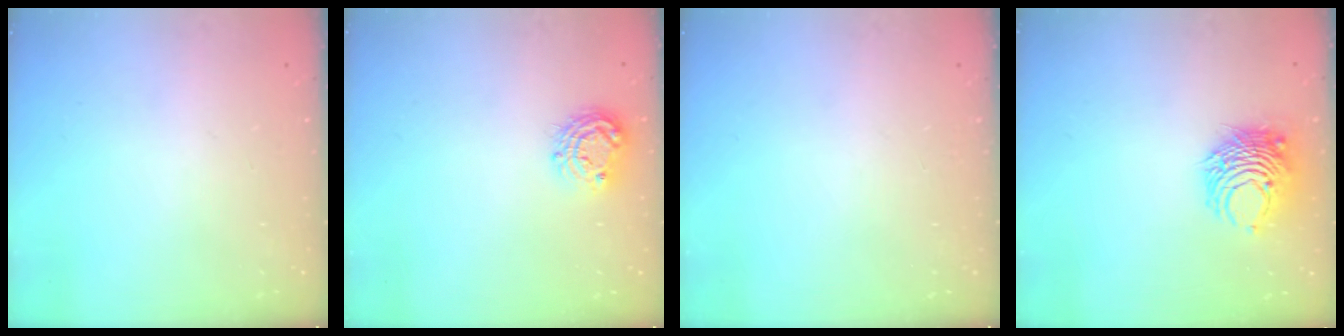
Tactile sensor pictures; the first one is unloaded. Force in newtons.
{"total": 8.7, "press": 8.7, "slide": 0.5}
{"total": 0.0}
{"total": 8.2, "press": 8.2, "slide": 0.4}